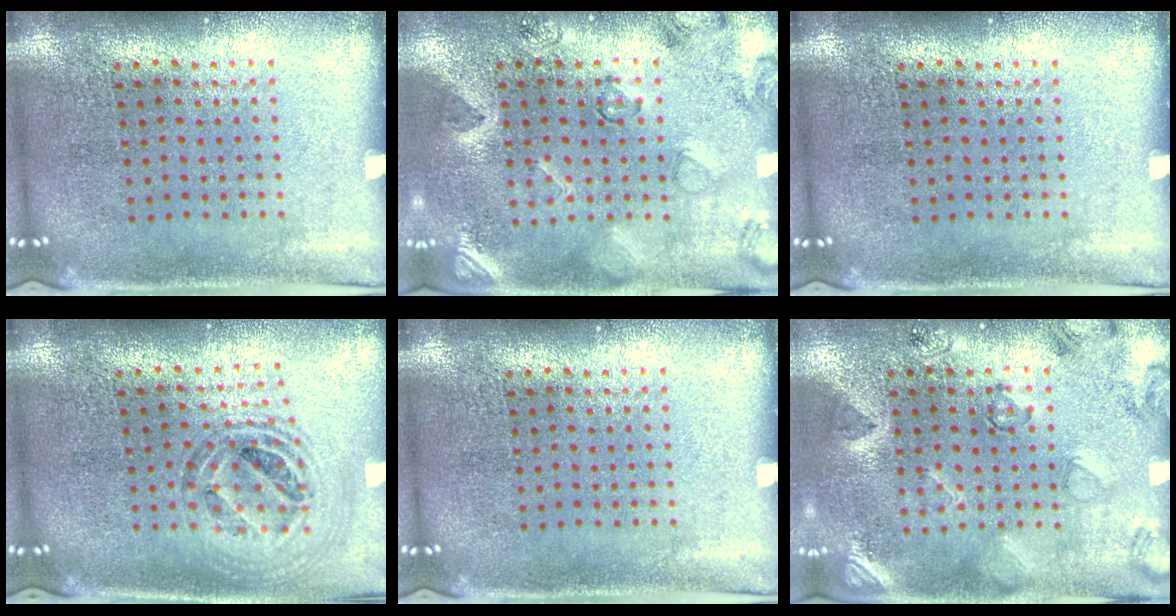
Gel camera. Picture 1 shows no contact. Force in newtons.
{"total": 2.5, "press": 1.9, "slide": 1.6}
{"total": 0.0}
{"total": 1.0, "press": 1.0, "slide": 0.1}
{"total": 0.0}
{"total": 2.6, "press": 1.9, "slide": 1.7}